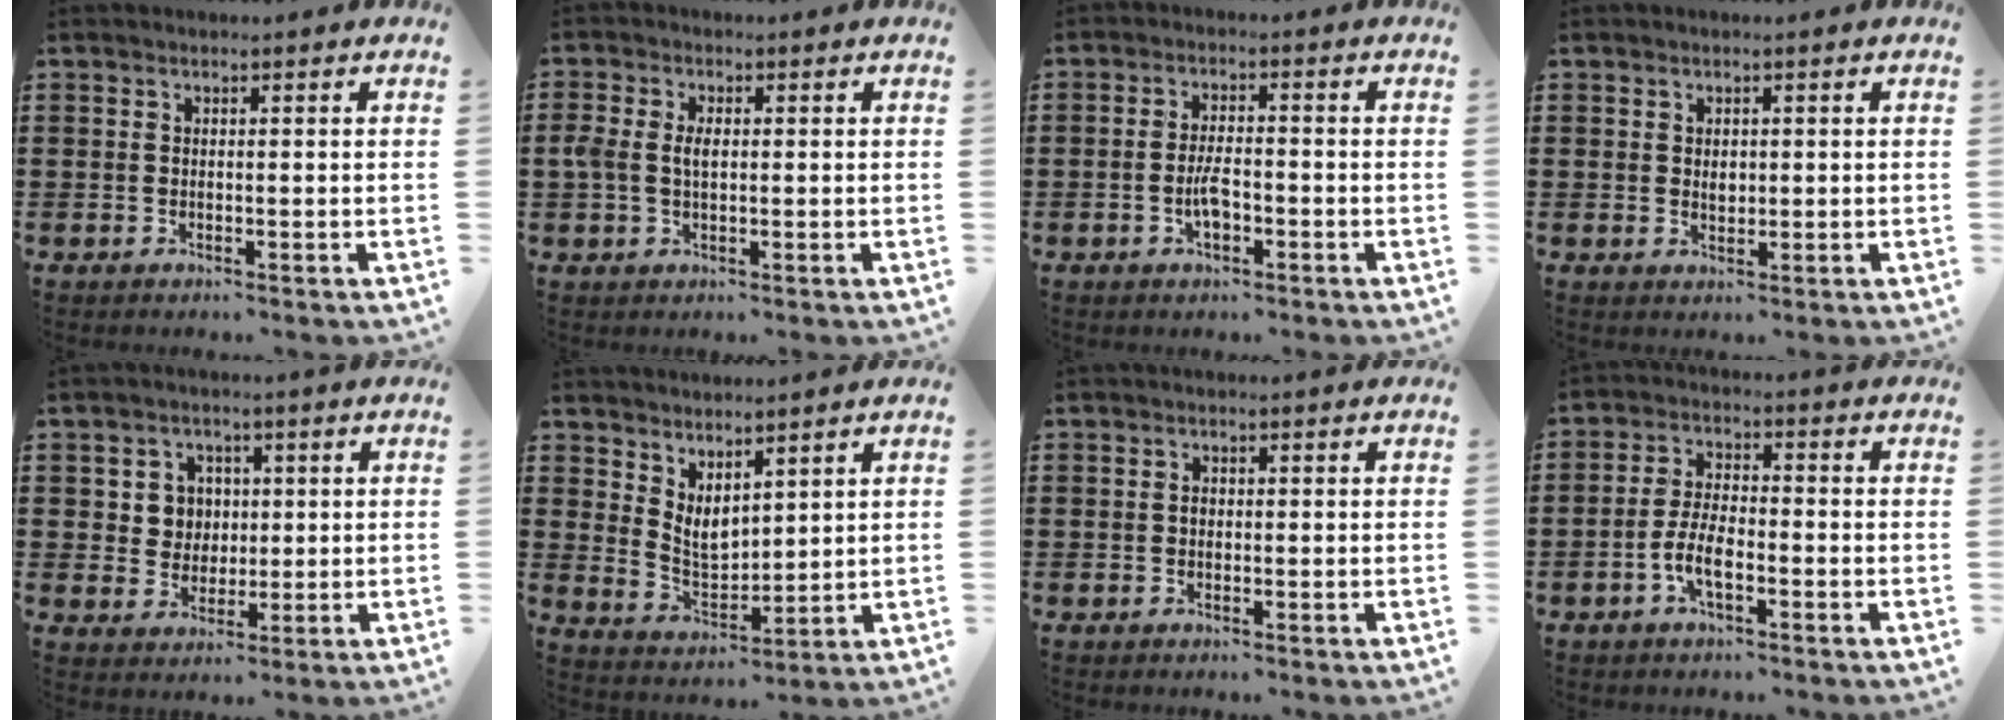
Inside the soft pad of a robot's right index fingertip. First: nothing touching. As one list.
[{"total": 3.3, "force": [0.1, 2.0, 2.7], "torque": [-0.077, 0.001, -0.007]}, {"total": 4.1, "force": [-1.3, 1.5, 3.5], "torque": [-0.076, -0.001, -0.026]}, {"total": 1.6, "force": [0.3, 1.0, 1.2], "torque": [-0.024, 0.005, 0.005]}, {"total": 4.6, "force": [0.9, 4.3, 1.3], "torque": [-0.044, 0.014, 0.015]}, {"total": 4.3, "force": [3.3, 2.1, 1.9], "torque": [-0.048, -0.010, 0.062]}, {"total": 0.9, "force": [-0.1, 0.6, 0.7], "torque": [-0.014, 0.002, -0.001]}, {"total": 5.4, "force": [-2.4, 1.7, 4.6], "torque": [-0.113, -0.007, -0.051]}]